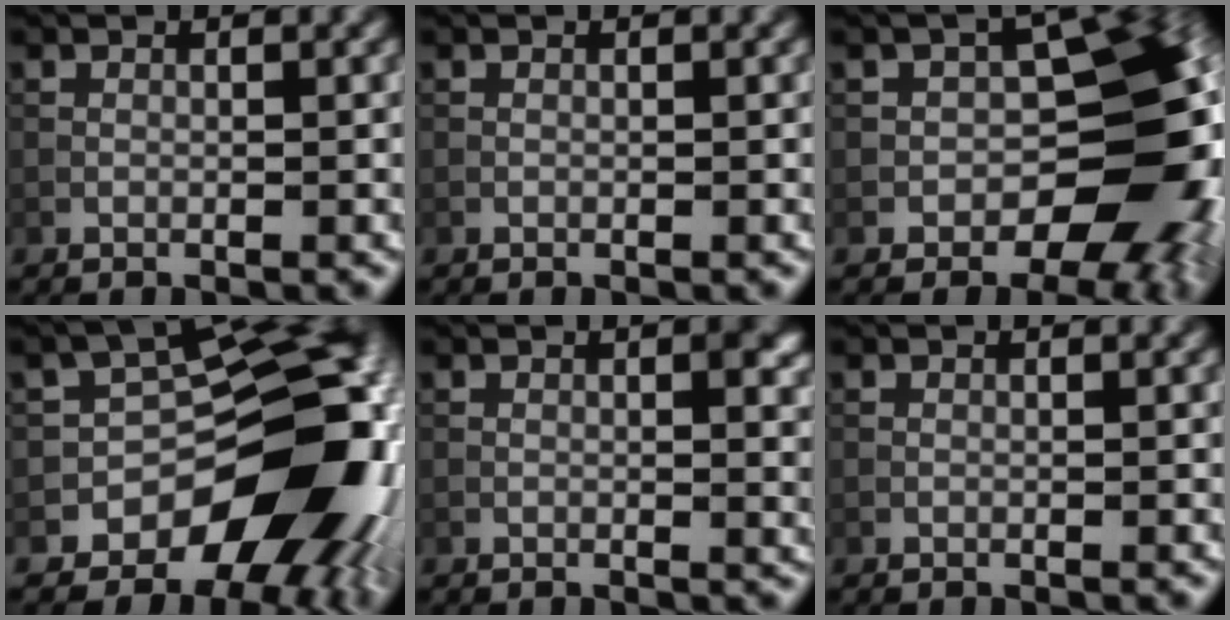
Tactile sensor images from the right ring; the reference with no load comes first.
{"total": 0.0}
{"total": 11.6, "force": [-4.2, 8.6, 6.6], "torque": [-0.009, 0.024, -0.082]}
{"total": 11.3, "force": [-4.9, 7.5, 6.9], "torque": [-0.074, 0.003, -0.080]}
{"total": 2.2, "force": [-0.1, 1.1, 1.9], "torque": [-0.023, -0.008, 0.001]}
{"total": 0.0}